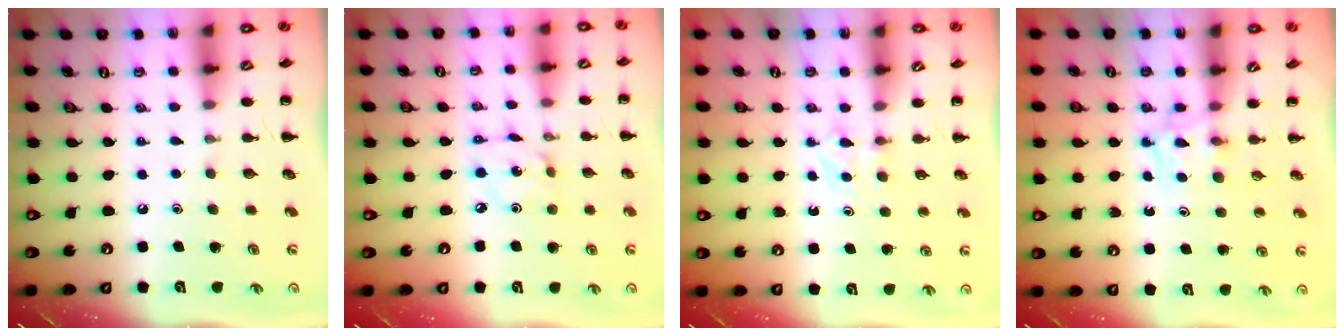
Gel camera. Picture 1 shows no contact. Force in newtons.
{"total": 2.4, "press": 2.4, "slide": 0.4}
{"total": 2.8, "press": 2.6, "slide": 1.0}
{"total": 3.9, "press": 3.6, "slide": 1.4}